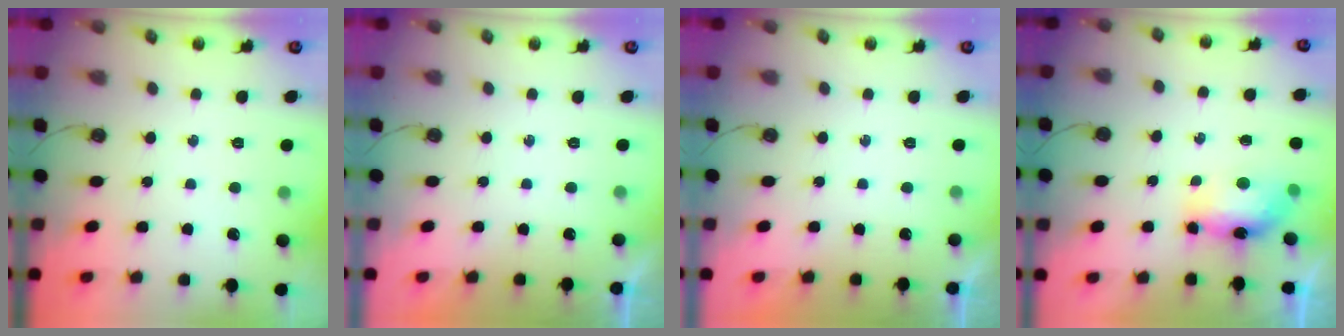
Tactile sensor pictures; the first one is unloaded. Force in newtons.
{"total": 0.0}
{"total": 0.0}
{"total": 11.3, "press": 8.7, "slide": 7.2}